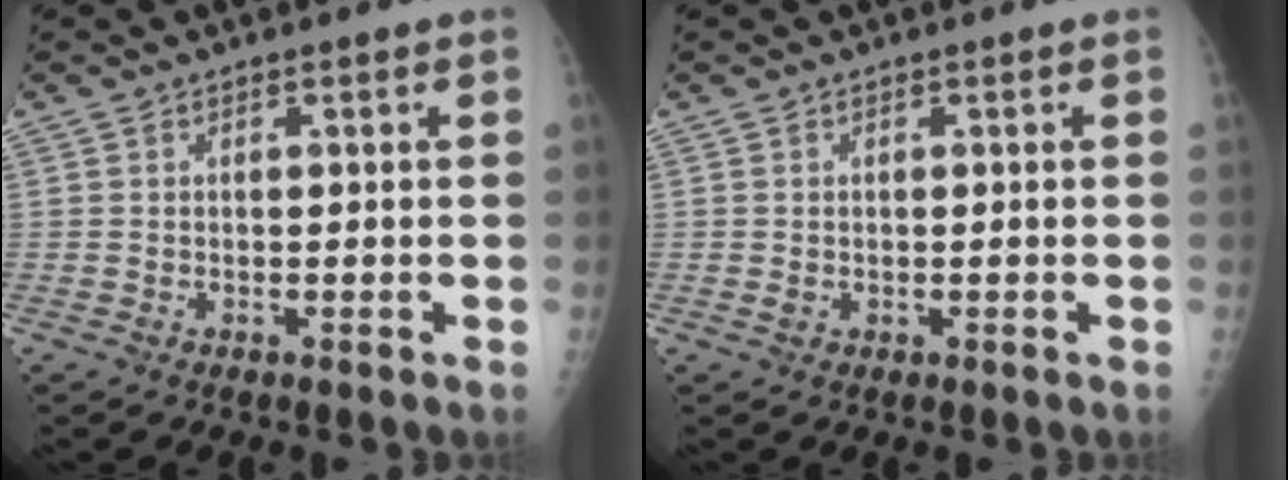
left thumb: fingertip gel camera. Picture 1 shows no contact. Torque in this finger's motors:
{"motor_torque": [-0.34, 0.14, 0.13, -0.01, 0.01]}